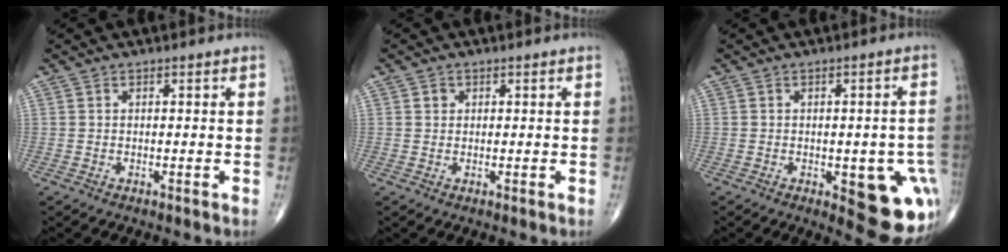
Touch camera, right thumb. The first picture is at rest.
{"total": 1.1, "force": [0.4, 1.0, 0.3], "torque": [0.000, 0.000, 0.005]}
{"total": 13.9, "force": [-3.9, 5.6, 12.1], "torque": [-0.101, 0.008, -0.030]}